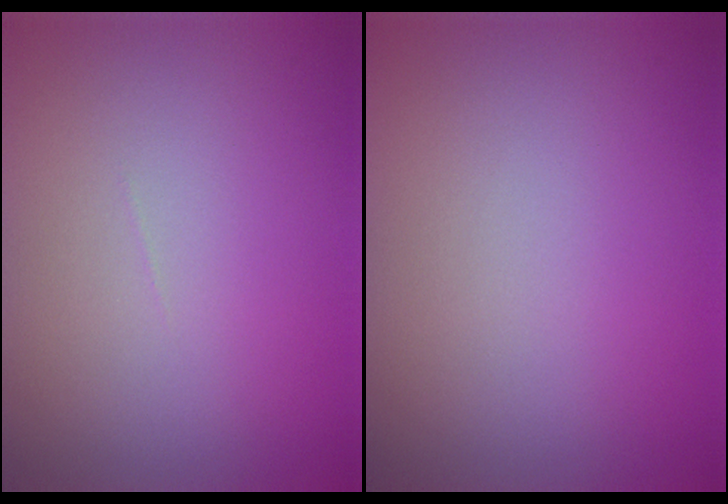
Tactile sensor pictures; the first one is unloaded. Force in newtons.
{"total": 0.0}